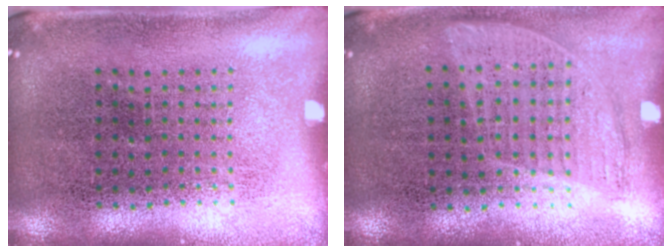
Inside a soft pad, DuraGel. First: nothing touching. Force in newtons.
{"total": 0.9, "press": 0.8, "slide": 0.4}